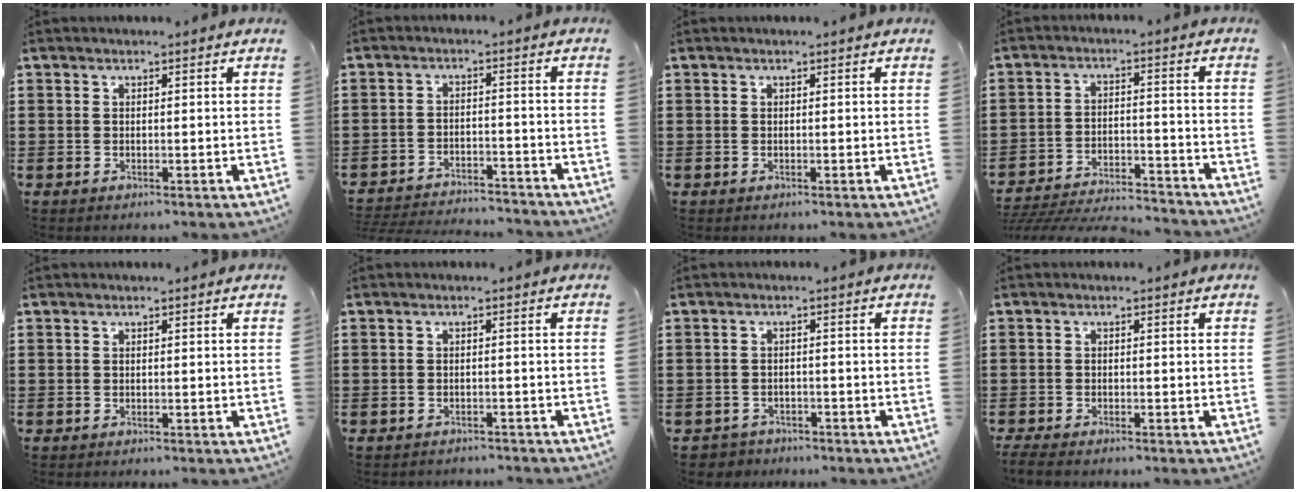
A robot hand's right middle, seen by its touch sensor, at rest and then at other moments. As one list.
[{"total": 3.8, "force": [-3.7, 0.2, 0.4], "torque": [-0.011, 0.002, -0.078]}, {"total": 0.0}, {"total": 5.2, "force": [-5.0, 0.5, 1.1], "torque": [-0.034, -0.003, -0.105]}, {"total": 0.0}, {"total": 1.1, "force": [-1.1, 0.0, 0.1], "torque": [-0.007, -0.002, -0.023]}, {"total": 1.8, "force": [-1.7, 0.5, -0.2], "torque": [-0.006, -0.002, -0.040]}, {"total": 1.5, "force": [-1.4, 0.0, 0.6], "torque": [-0.020, -0.005, -0.029]}]